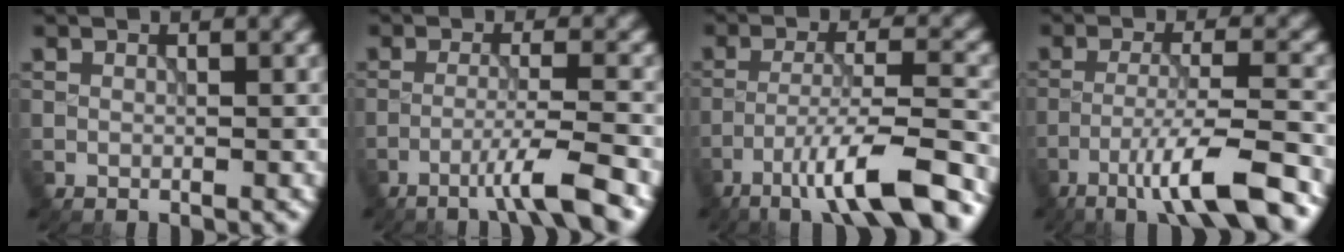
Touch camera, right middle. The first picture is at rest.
{"total": 4.7, "force": [-2.8, 0.1, 3.8], "torque": [-0.063, 0.009, -0.061]}
{"total": 9.4, "force": [-5.8, 1.7, 7.2], "torque": [-0.118, 0.008, -0.099]}
{"total": 8.1, "force": [-4.9, 1.2, 6.3], "torque": [-0.107, 0.003, -0.086]}